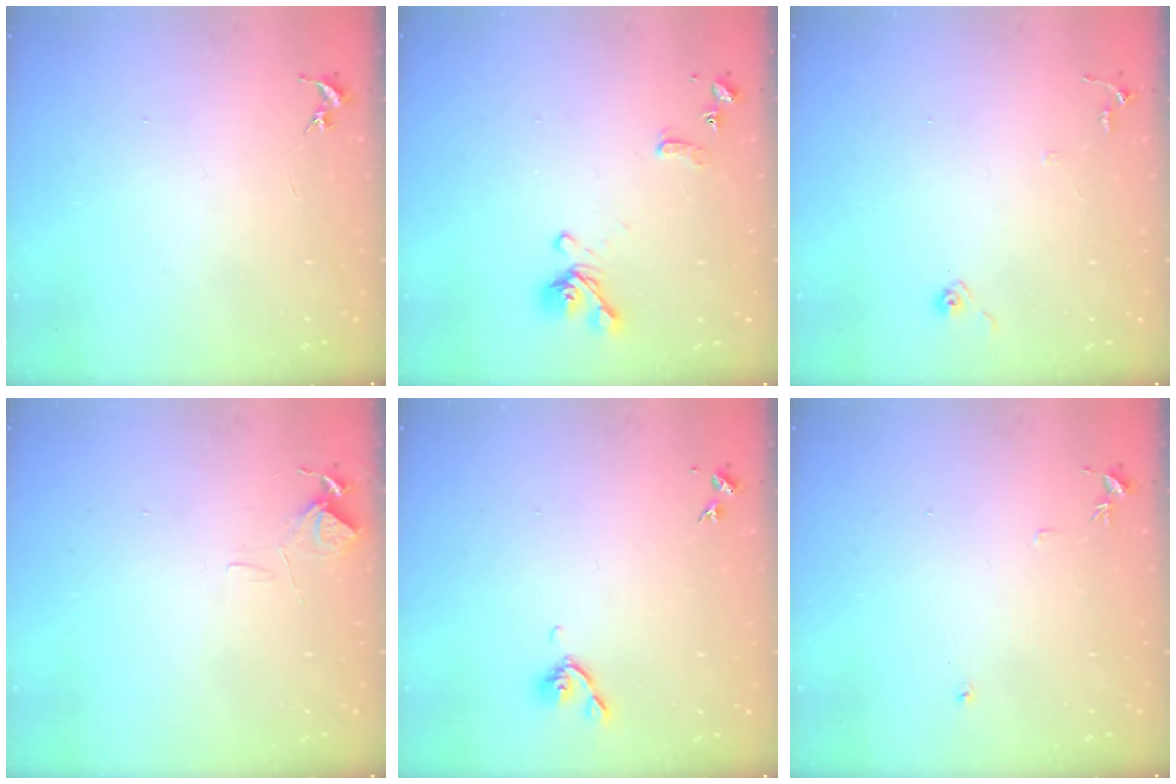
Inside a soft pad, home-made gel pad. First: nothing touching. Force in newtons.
{"total": 11.1, "press": 11.0, "slide": 1.3}
{"total": 6.7, "press": 6.6, "slide": 0.6}
{"total": 4.7, "press": 4.7, "slide": 0.5}
{"total": 5.8, "press": 5.6, "slide": 1.4}
{"total": 6.2, "press": 6.2, "slide": 0.7}